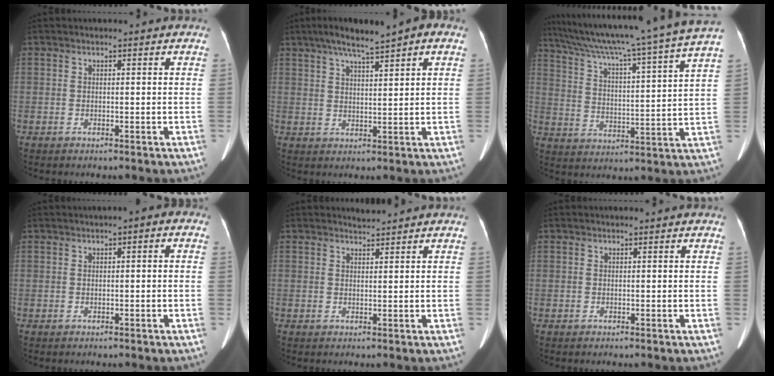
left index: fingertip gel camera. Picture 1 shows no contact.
{"total": 8.5, "force": [5.4, 0.8, 6.5], "torque": [-0.103, 0.031, 0.086]}
{"total": 24.4, "force": [20.5, -2.0, 12.9], "torque": [-0.215, -0.028, 0.291]}
{"total": 1.4, "force": [0.0, 0.6, 1.2], "torque": [-0.011, 0.013, -0.005]}
{"total": 1.1, "force": [1.0, -0.2, -0.3], "torque": [-0.003, -0.002, 0.021]}
{"total": 0.0}